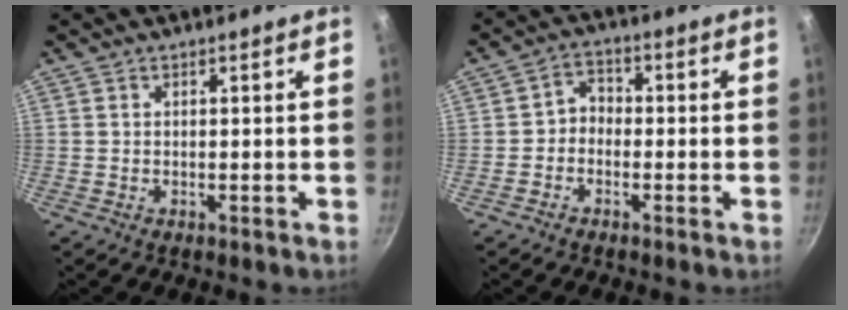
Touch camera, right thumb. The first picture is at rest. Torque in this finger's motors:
{"motor_torque": [-0.37, -0.03, 0.09, 0.45, 0.02]}